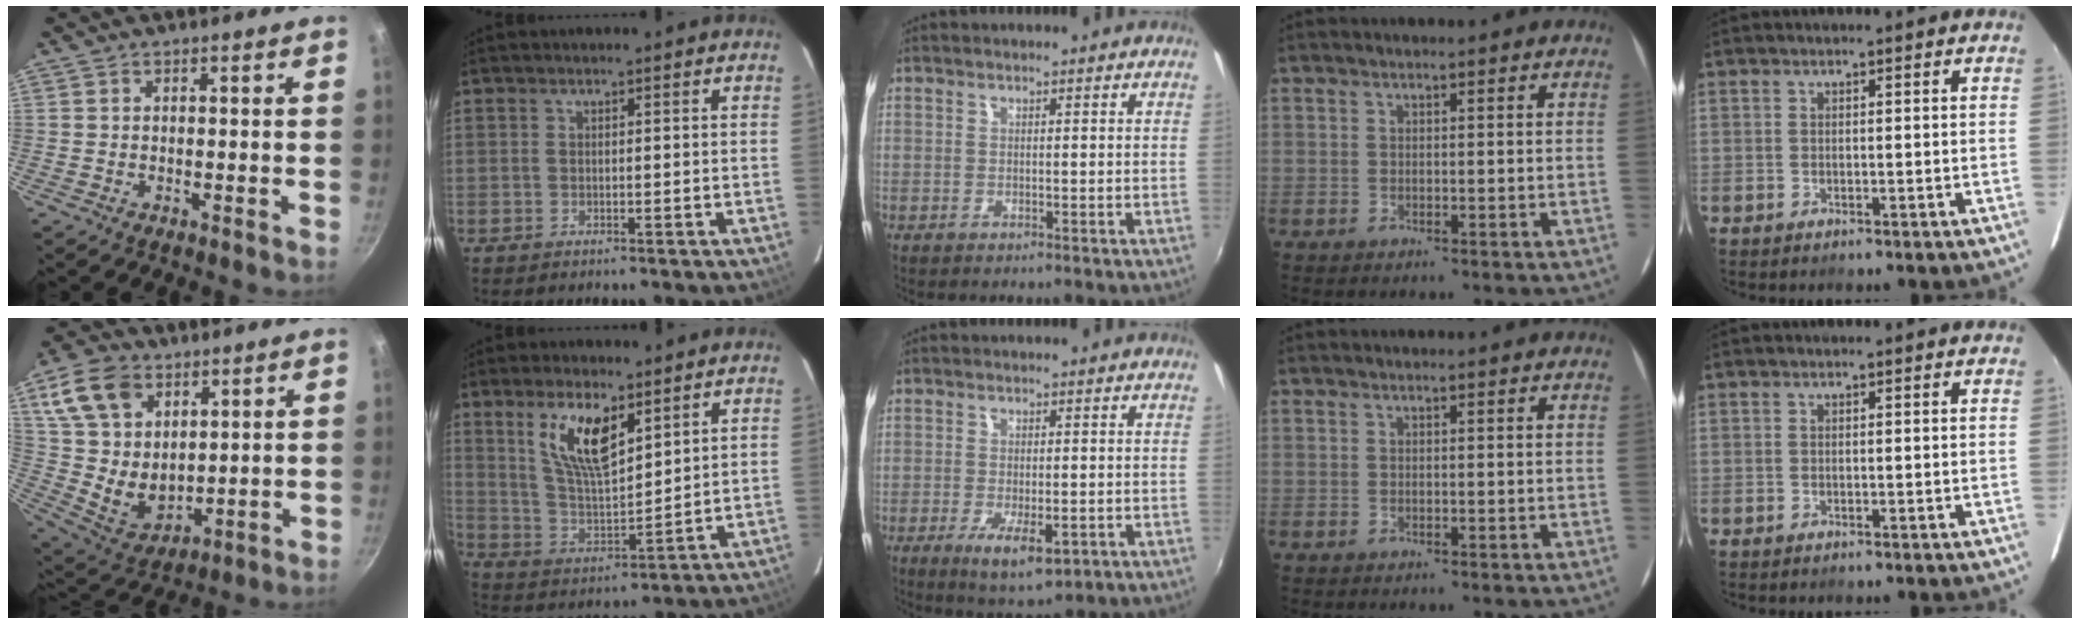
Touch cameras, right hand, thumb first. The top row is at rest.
{"thumb": {"total": 16.4, "force": [7.2, 11.2, 9.6], "torque": [-0.154, -0.029, 0.156]}, "index": {"total": 11.7, "force": [6.3, 4.3, 8.8], "torque": [-0.166, 0.003, 0.132]}, "middle": {"total": 7.0, "force": [-2.8, 2.4, 5.9], "torque": [-0.114, -0.022, -0.042]}}